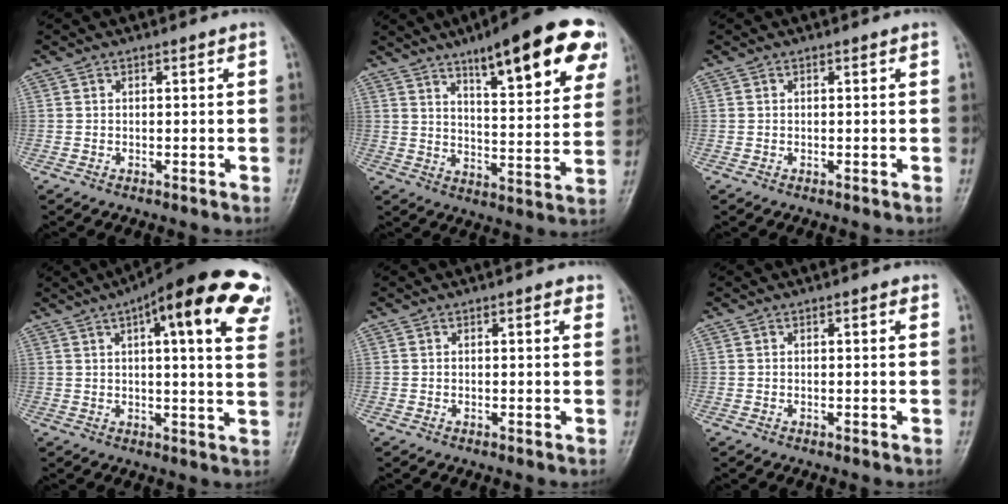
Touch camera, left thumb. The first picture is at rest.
{"total": 21.0, "force": [11.4, 5.5, 16.8], "torque": [-0.198, -0.030, 0.160]}
{"total": 0.0}
{"total": 22.8, "force": [11.6, 6.1, 18.7], "torque": [-0.238, -0.001, 0.137]}
{"total": 1.5, "force": [0.8, 0.5, 1.2], "torque": [-0.014, -0.001, 0.007]}
{"total": 1.1, "force": [0.5, 0.3, 0.9], "torque": [-0.014, 0.001, 0.004]}